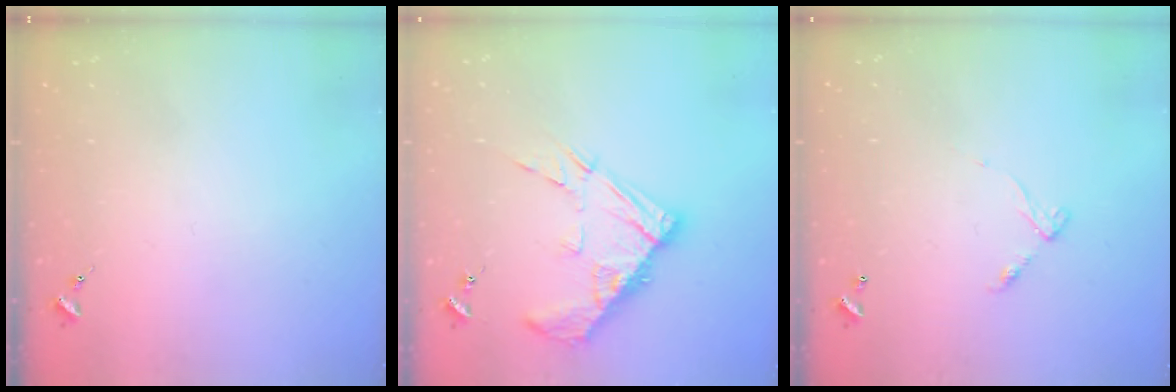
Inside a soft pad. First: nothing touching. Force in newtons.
{"total": 13.3, "press": 13.2, "slide": 1.2}
{"total": 6.2, "press": 6.2, "slide": 0.4}